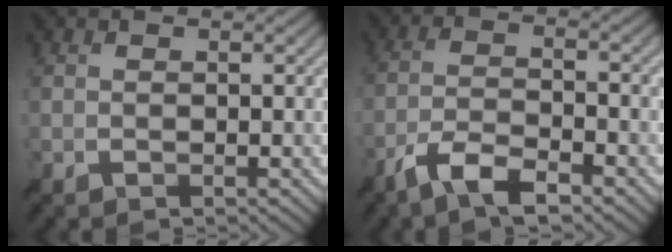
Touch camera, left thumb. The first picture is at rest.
{"total": 6.6, "force": [-4.7, 1.5, 4.3], "torque": [-0.086, 0.000, -0.096]}